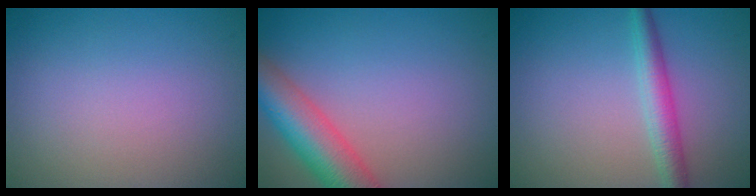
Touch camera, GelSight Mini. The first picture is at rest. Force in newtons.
{"total": 7.2, "press": 7.2, "slide": 0.4}
{"total": 3.0, "press": 3.0, "slide": 0.1}